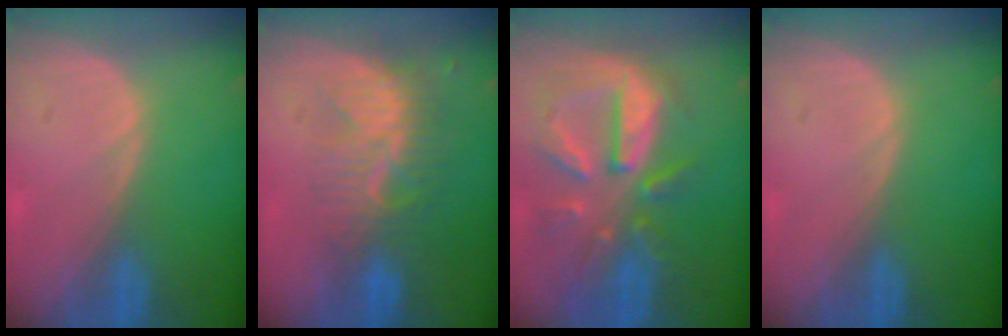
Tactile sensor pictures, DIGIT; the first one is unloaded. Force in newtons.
{"total": 8.5, "press": 7.7, "slide": 3.6}
{"total": 10.8, "press": 9.5, "slide": 5.2}
{"total": 0.0}